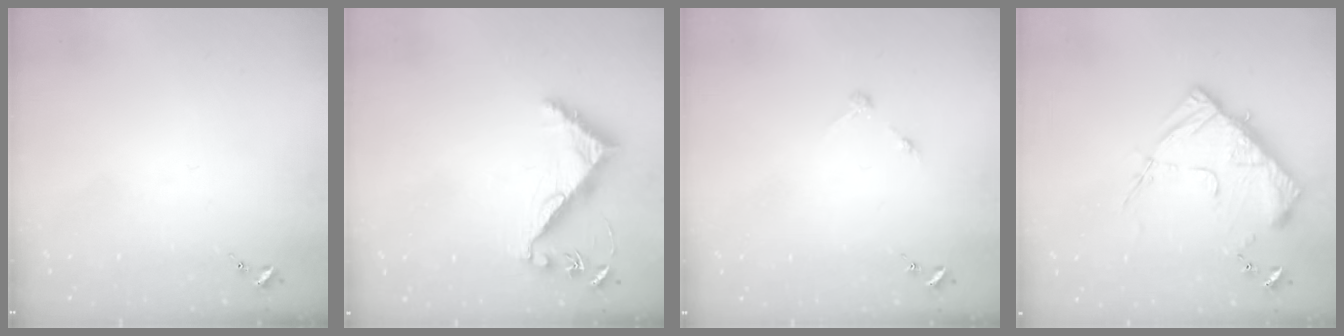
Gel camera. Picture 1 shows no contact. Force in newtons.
{"total": 8.0, "press": 8.0, "slide": 0.5}
{"total": 2.8, "press": 2.8, "slide": 0.3}
{"total": 14.8, "press": 14.7, "slide": 1.4}